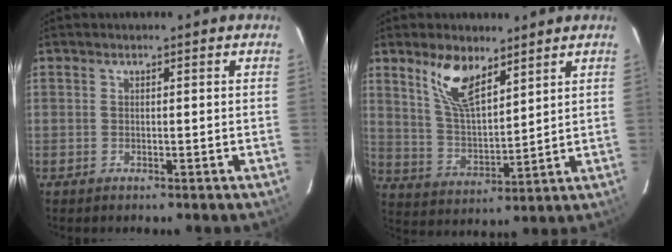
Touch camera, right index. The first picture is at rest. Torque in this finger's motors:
{"motor_torque": [1.00, 0.90, 0.38, 0.13]}